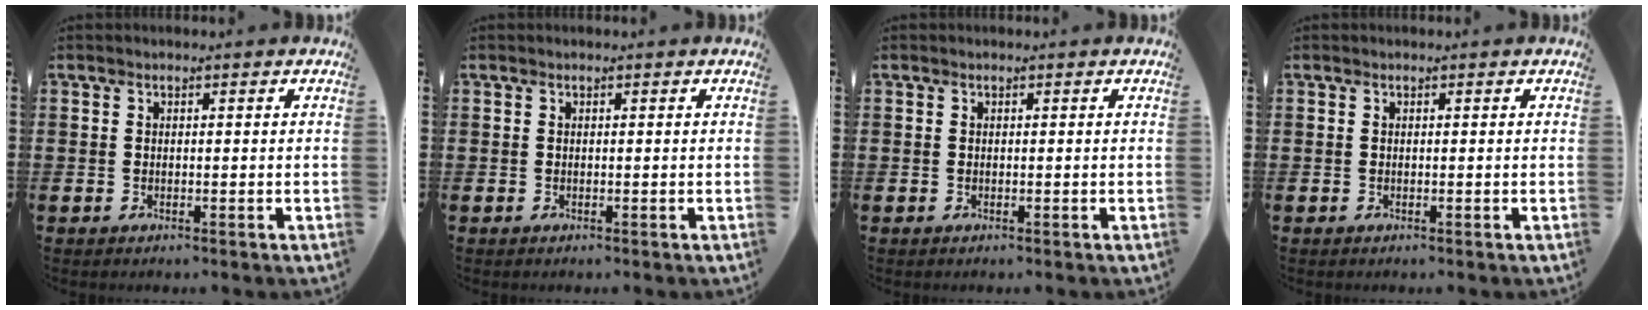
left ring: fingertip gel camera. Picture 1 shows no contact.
{"total": 0.0}
{"total": 0.0}
{"total": 0.0}